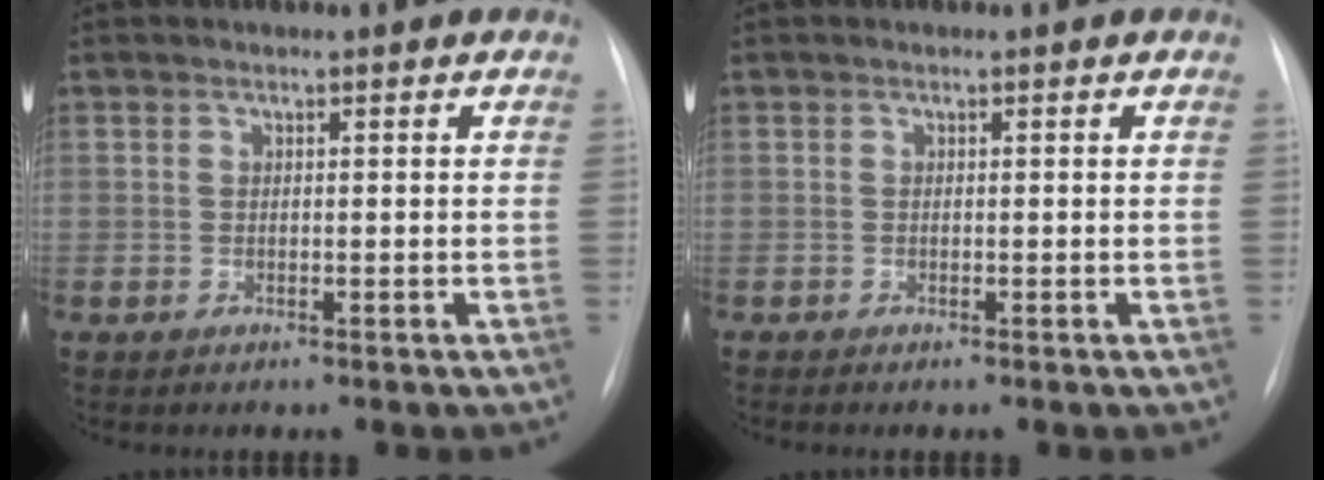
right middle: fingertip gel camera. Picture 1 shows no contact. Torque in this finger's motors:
{"motor_torque": [0.37, -0.50, 0.06, 0.01]}